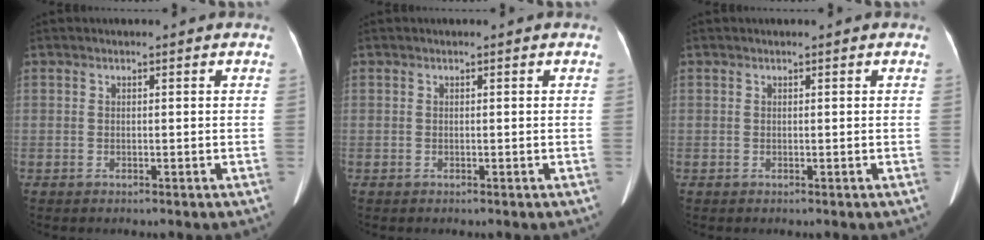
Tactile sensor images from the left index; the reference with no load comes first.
{"total": 0.0}
{"total": 0.0}